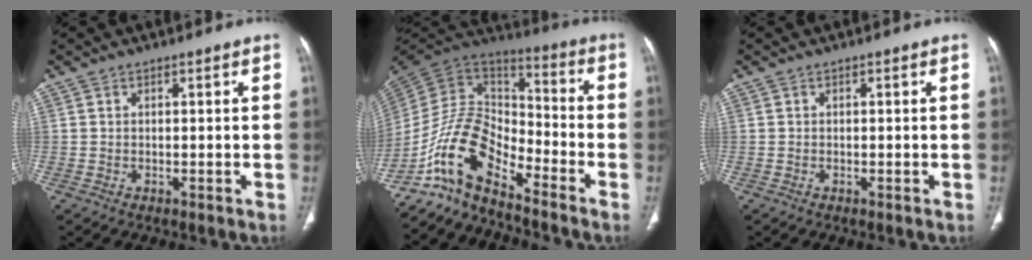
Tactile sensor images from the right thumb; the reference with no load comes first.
{"total": 13.9, "force": [-10.0, 5.7, 7.7], "torque": [-0.132, 0.096, -0.200]}
{"total": 0.0}